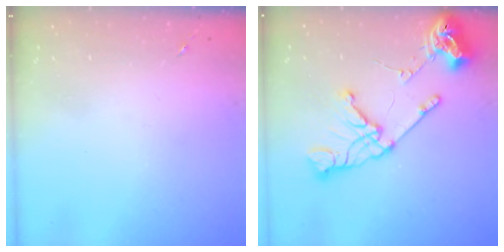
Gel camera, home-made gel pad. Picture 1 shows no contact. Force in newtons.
{"total": 18.8, "press": 18.7, "slide": 1.7}